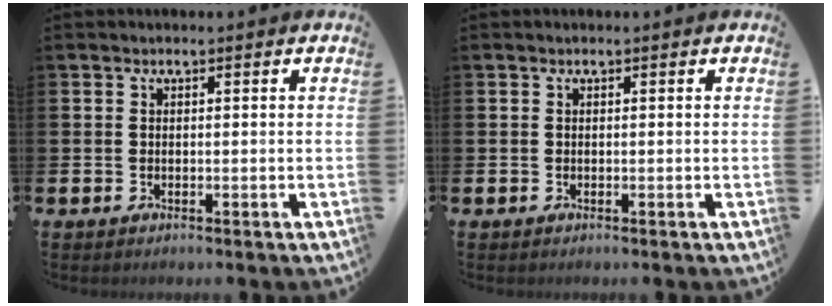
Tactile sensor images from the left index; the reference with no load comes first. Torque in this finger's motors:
{"motor_torque": [0.00, 0.00, 0.00, 0.00]}